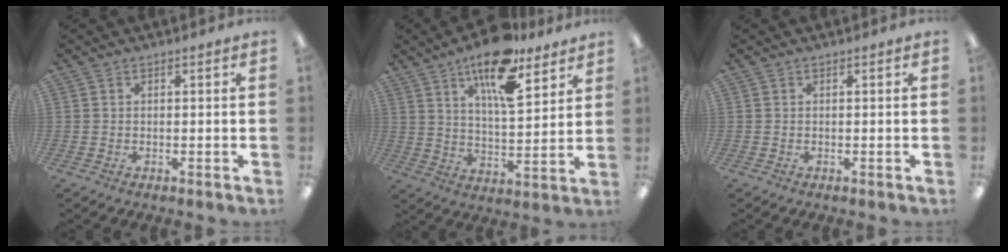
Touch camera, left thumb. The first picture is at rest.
{"total": 16.0, "force": [10.9, 5.5, 10.4], "torque": [-0.169, -0.053, 0.182]}
{"total": 0.0}